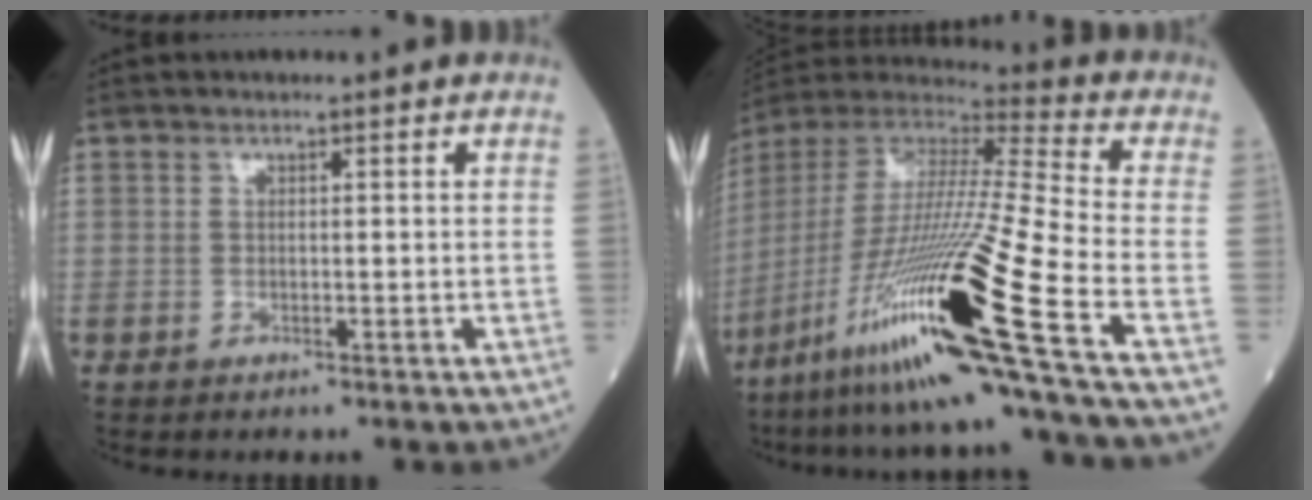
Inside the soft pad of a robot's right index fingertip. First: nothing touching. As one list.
[{"total": 28.2, "force": [-13.9, -1.0, 24.5], "torque": [-0.482, -0.056, -0.259]}]